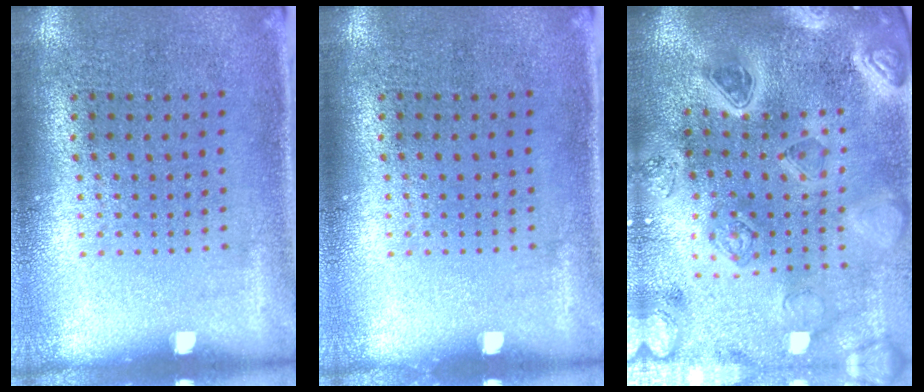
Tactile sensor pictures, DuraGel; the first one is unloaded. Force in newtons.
{"total": 0.0}
{"total": 4.6, "press": 4.0, "slide": 2.3}